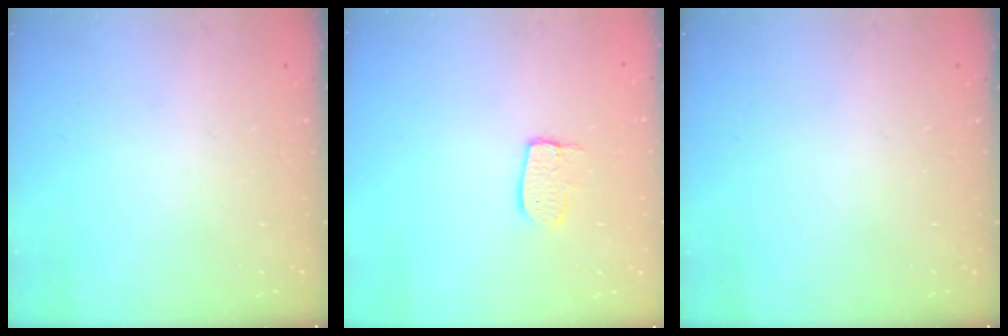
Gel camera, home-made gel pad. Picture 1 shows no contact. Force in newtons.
{"total": 7.0, "press": 7.0, "slide": 0.3}
{"total": 0.0}